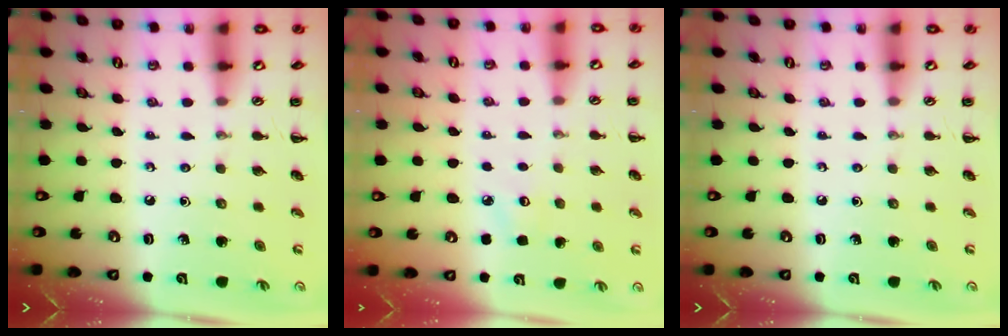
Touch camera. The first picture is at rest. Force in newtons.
{"total": 3.4, "press": 3.3, "slide": 0.8}
{"total": 0.0}